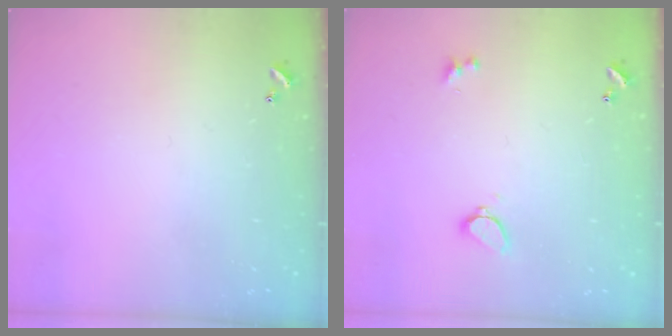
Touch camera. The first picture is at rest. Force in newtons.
{"total": 2.9, "press": 2.6, "slide": 1.3}